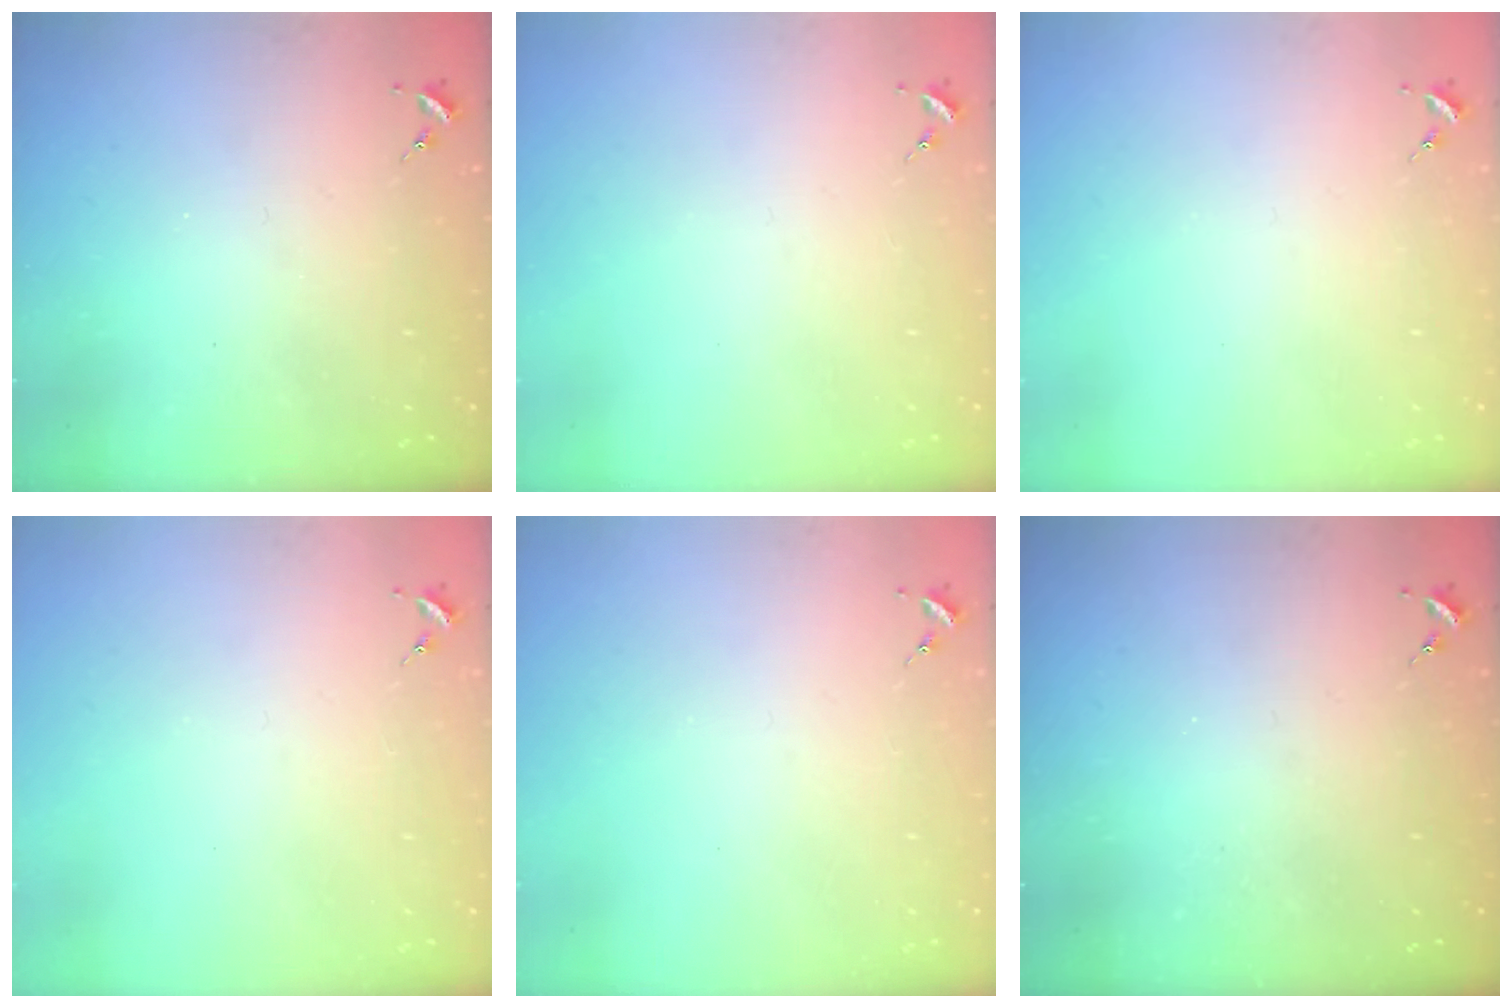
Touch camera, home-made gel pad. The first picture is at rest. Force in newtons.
{"total": 0.0}
{"total": 0.0}
{"total": 0.0}
{"total": 0.0}
{"total": 0.0}